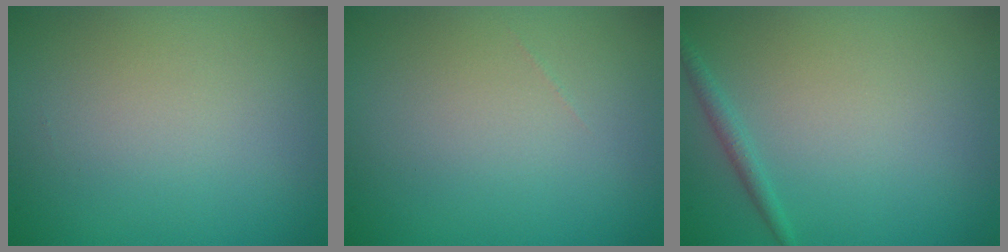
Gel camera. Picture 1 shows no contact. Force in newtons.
{"total": 0.0}
{"total": 1.2, "press": 1.2, "slide": 0.1}